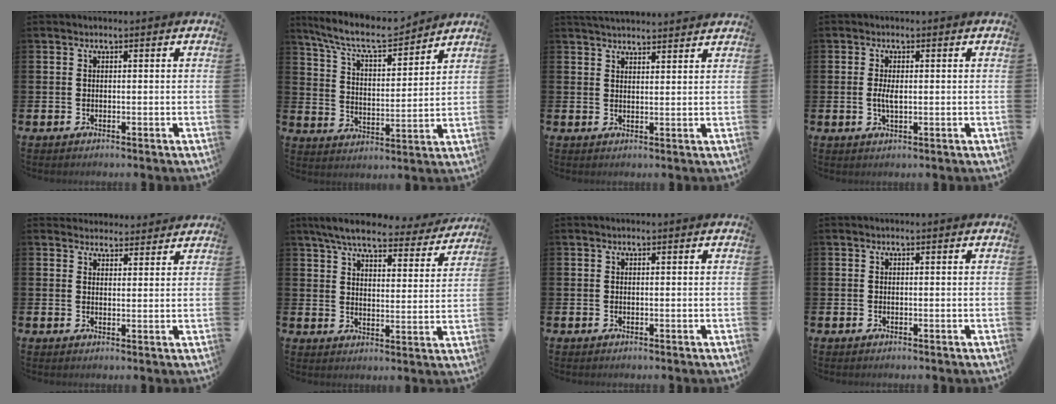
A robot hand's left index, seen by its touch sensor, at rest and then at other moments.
{"total": 8.7, "force": [8.0, 1.6, 3.2], "torque": [-0.091, -0.046, 0.141]}
{"total": 3.3, "force": [3.3, 0.0, 0.2], "torque": [-0.009, -0.015, 0.061]}
{"total": 2.3, "force": [0.0, 0.9, 2.1], "torque": [-0.034, -0.001, -0.002]}
{"total": 3.4, "force": [3.2, 0.9, -0.3], "torque": [0.007, -0.017, 0.058]}
{"total": 6.9, "force": [6.2, 1.2, 2.6], "torque": [-0.064, -0.034, 0.105]}
{"total": 0.0}
{"total": 0.0}